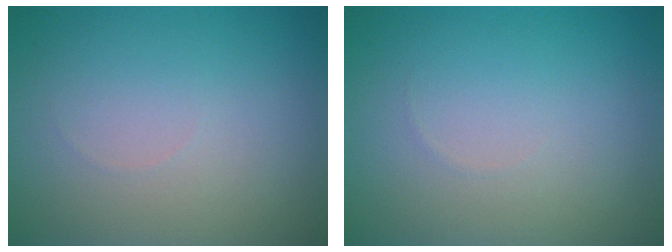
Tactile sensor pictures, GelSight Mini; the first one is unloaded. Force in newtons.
{"total": 0.0}